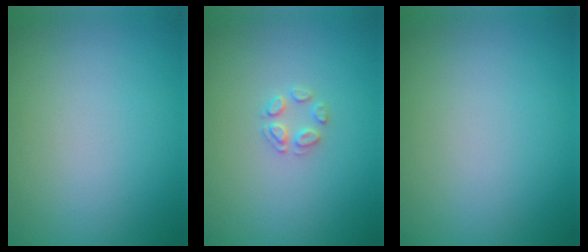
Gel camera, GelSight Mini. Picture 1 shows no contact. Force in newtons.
{"total": 1.5, "press": 1.5, "slide": 0.1}
{"total": 0.0}